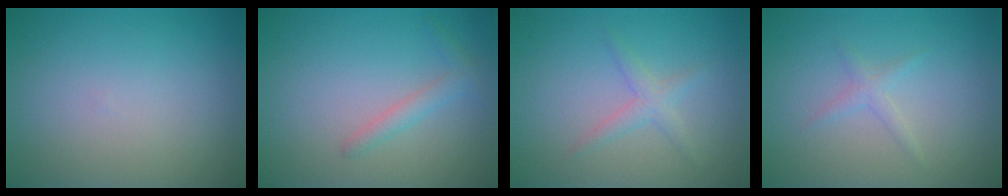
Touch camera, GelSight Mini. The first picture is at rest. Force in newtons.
{"total": 1.5, "press": 1.5, "slide": 0.1}
{"total": 1.6, "press": 1.6, "slide": 0.1}
{"total": 1.1, "press": 1.1, "slide": 0.0}